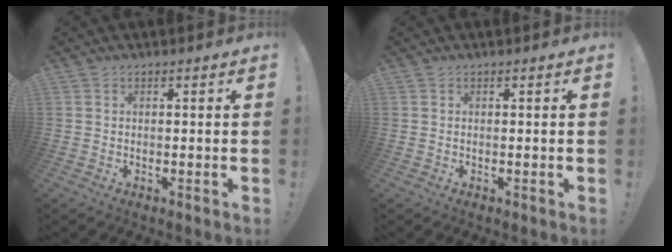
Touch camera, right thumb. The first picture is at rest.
{"total": 0.0}